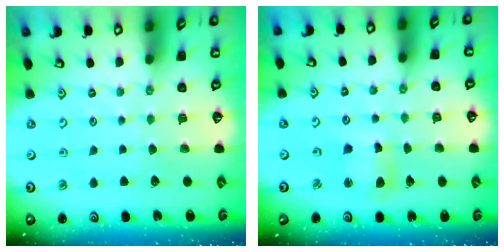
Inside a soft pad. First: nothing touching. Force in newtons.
{"total": 5.7, "press": 5.6, "slide": 0.8}